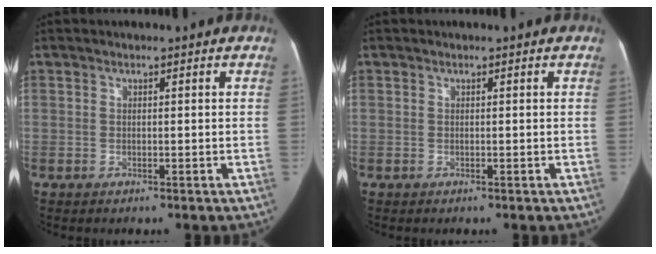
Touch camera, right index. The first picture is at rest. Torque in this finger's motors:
{"motor_torque": [-0.09, -0.05, 0.01, 0.00]}